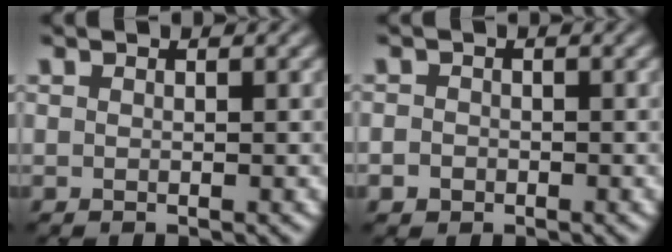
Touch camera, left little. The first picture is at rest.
{"total": 1.4, "force": [-0.6, 1.1, 0.5], "torque": [-0.001, -0.002, -0.012]}